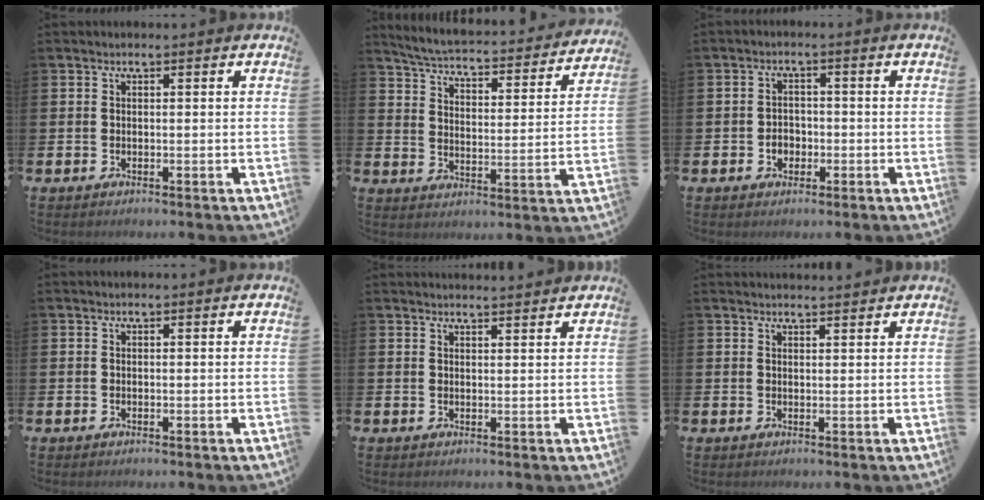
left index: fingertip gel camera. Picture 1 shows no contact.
{"total": 4.6, "force": [4.4, 0.5, 1.2], "torque": [-0.045, -0.041, 0.068]}
{"total": 2.4, "force": [-0.8, 2.0, 1.1], "torque": [-0.010, -0.001, -0.021]}
{"total": 0.0}
{"total": 1.9, "force": [1.9, 0.0, -0.1], "torque": [0.013, -0.014, 0.031]}
{"total": 1.6, "force": [1.6, 0.0, 0.0], "torque": [0.012, -0.012, 0.027]}